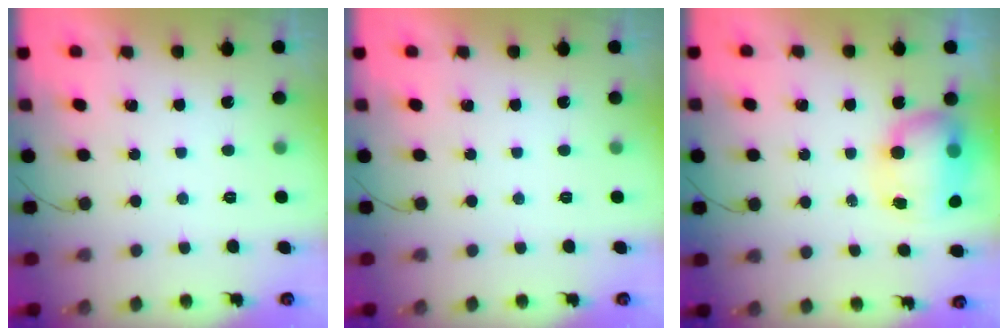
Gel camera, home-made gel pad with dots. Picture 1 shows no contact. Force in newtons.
{"total": 0.0}
{"total": 9.1, "press": 8.9, "slide": 1.8}